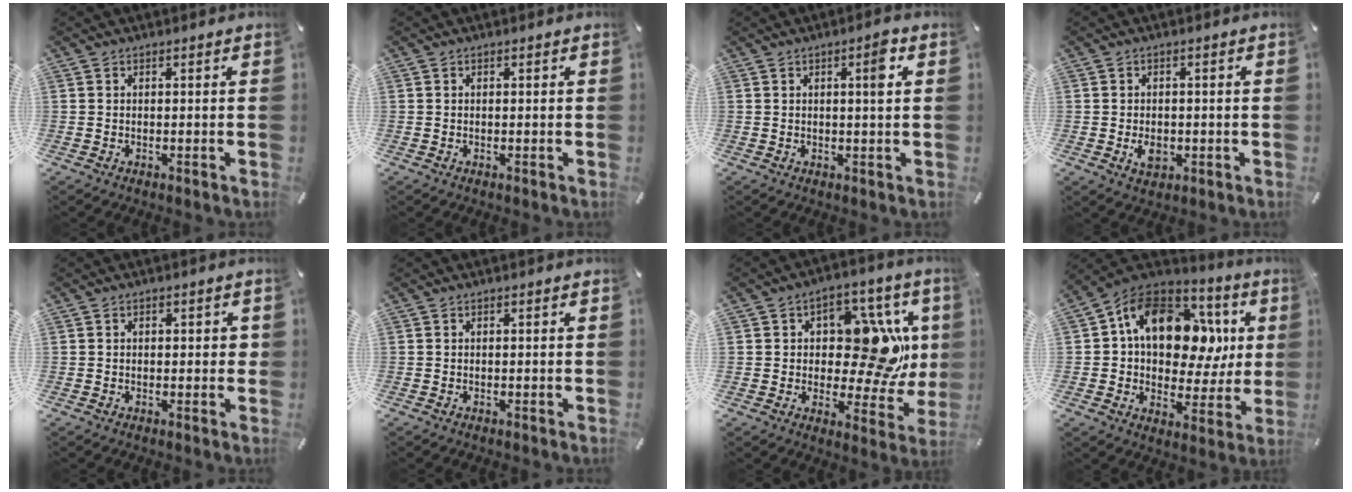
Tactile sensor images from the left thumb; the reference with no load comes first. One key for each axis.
{"total": 0.0}
{"total": 4.2, "fx": 1.2, "fy": 0.7, "fz": 3.9, "tx": -0.054, "ty": -0.004, "tz": 0.011}
{"total": 3.9, "fx": -1.0, "fy": 2.7, "fz": 2.6, "tx": -0.060, "ty": 0.000, "tz": -0.019}
{"total": 1.8, "fx": 0.1, "fy": 1.1, "fz": 1.3, "tx": -0.019, "ty": 0.003, "tz": -0.002}
{"total": 0.0}
{"total": 16.4, "fx": 3.1, "fy": 9.4, "fz": 13.0, "tx": -0.163, "ty": -0.033, "tz": 0.054}
{"total": 19.1, "fx": 5.1, "fy": 12.7, "fz": 13.4, "tx": -0.220, "ty": -0.016, "tz": 0.084}